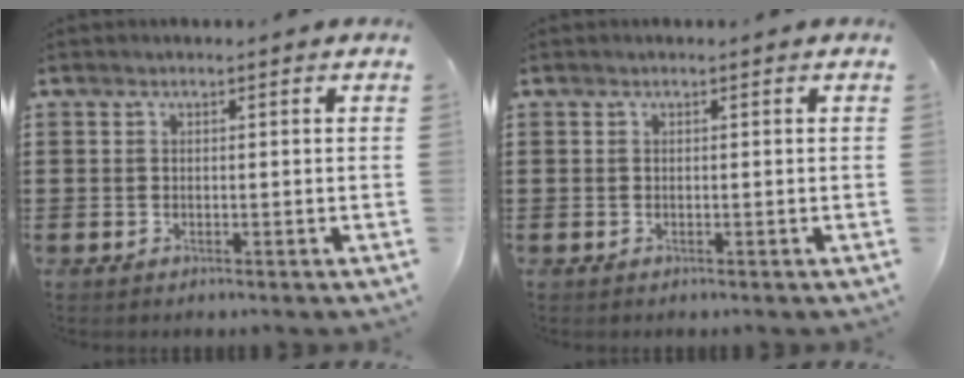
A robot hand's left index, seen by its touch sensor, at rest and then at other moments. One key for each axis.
{"total": 0.0}